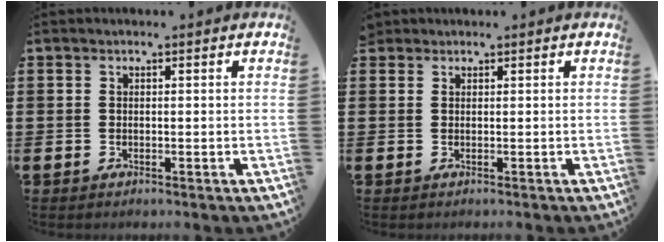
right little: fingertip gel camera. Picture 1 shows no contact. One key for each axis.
{"total": 0.7, "fx": 0.6, "fy": 0.3, "fz": -0.1, "tx": 0.009, "ty": 0.001, "tz": 0.010}